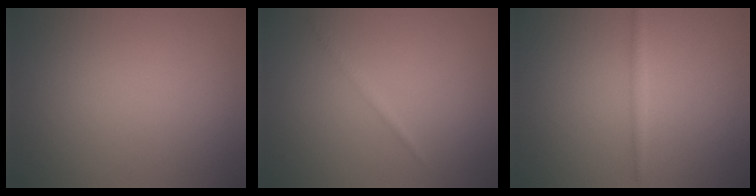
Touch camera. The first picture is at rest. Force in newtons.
{"total": 0.8, "press": 0.8, "slide": 0.1}
{"total": 1.2, "press": 1.2, "slide": 0.0}